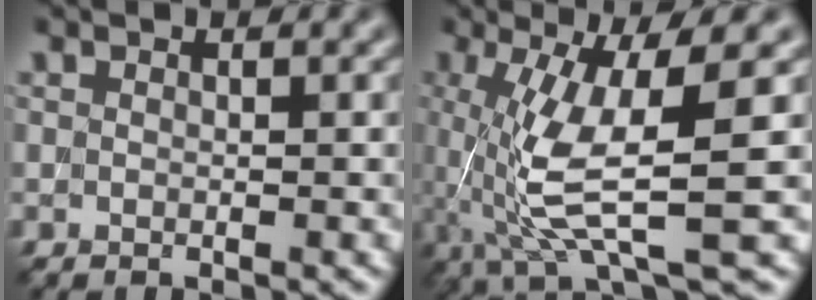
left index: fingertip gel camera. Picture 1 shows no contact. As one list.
[{"total": 8.3, "force": [0.2, 1.9, 8.1], "torque": [-0.163, -0.008, 0.008]}]